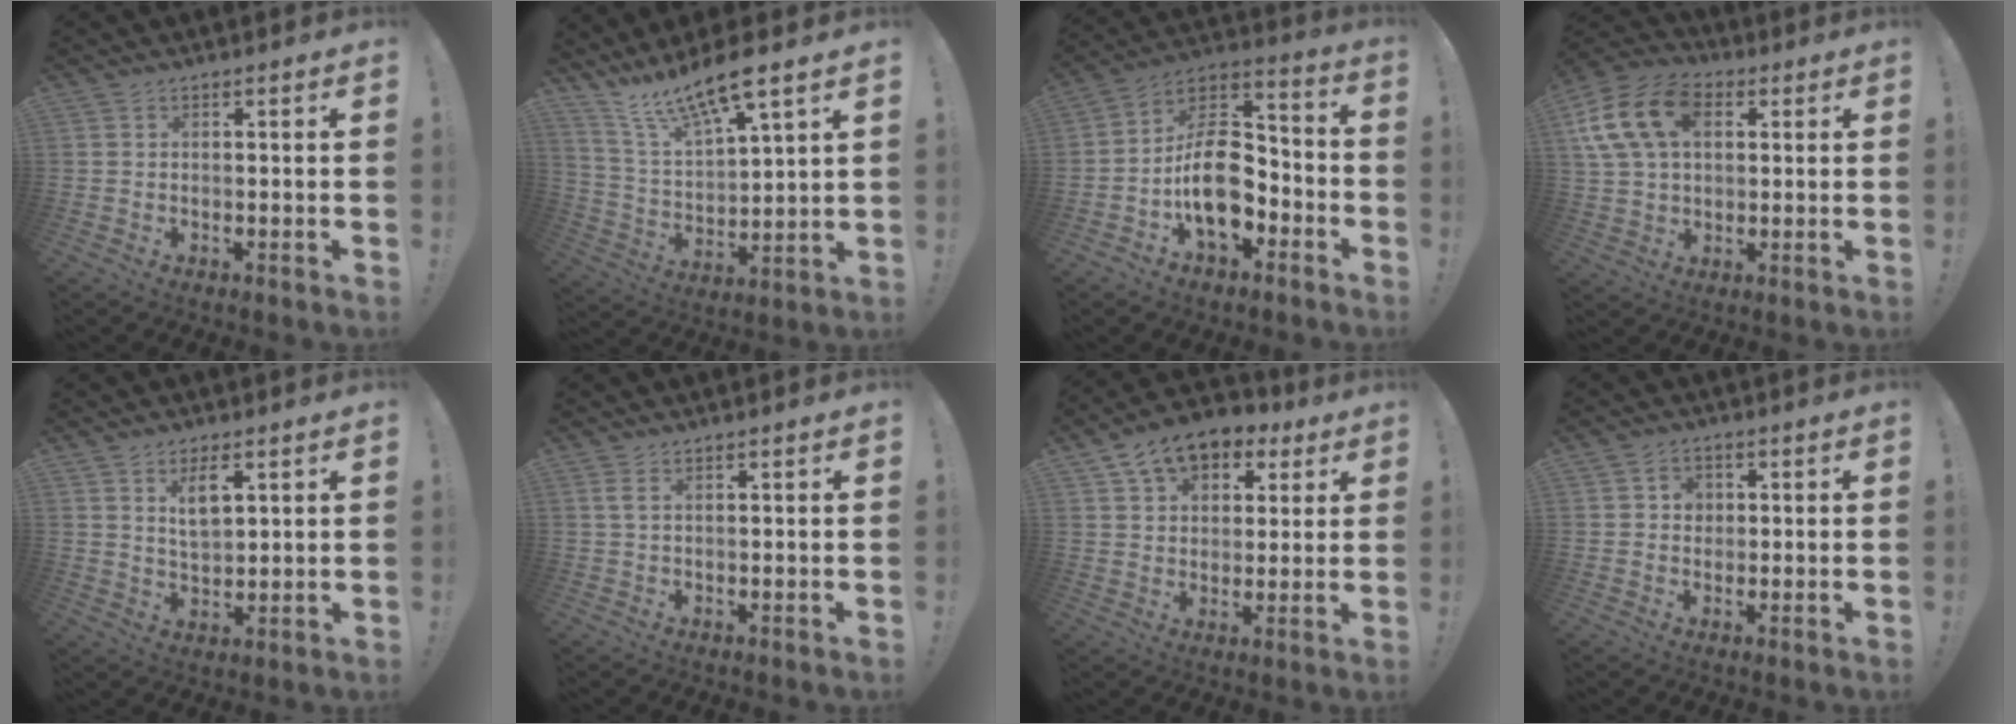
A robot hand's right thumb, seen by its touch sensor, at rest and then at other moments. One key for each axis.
{"total": 13.8, "fx": 11.4, "fy": 2.6, "fz": 7.4, "tx": -0.143, "ty": -0.082, "tz": 0.199}
{"total": 17.2, "fx": -4.8, "fy": 11.2, "fz": 12.1, "tx": -0.202, "ty": 0.028, "tz": -0.071}
{"total": 17.4, "fx": 5.5, "fy": 12.1, "fz": 11.1, "tx": -0.205, "ty": -0.006, "tz": 0.104}
{"total": 6.7, "fx": 3.5, "fy": 3.2, "fz": 4.6, "tx": -0.069, "ty": -0.016, "tz": 0.061}
{"total": 1.8, "fx": 1.1, "fy": 0.2, "fz": 1.5, "tx": -0.026, "ty": -0.001, "tz": 0.017}
{"total": 10.8, "fx": 6.4, "fy": 7.3, "fz": 4.7, "tx": -0.080, "ty": -0.031, "tz": 0.126}
{"total": 3.4, "fx": 0.7, "fy": 3.2, "fz": 1.1, "tx": -0.012, "ty": -0.003, "tz": 0.010}